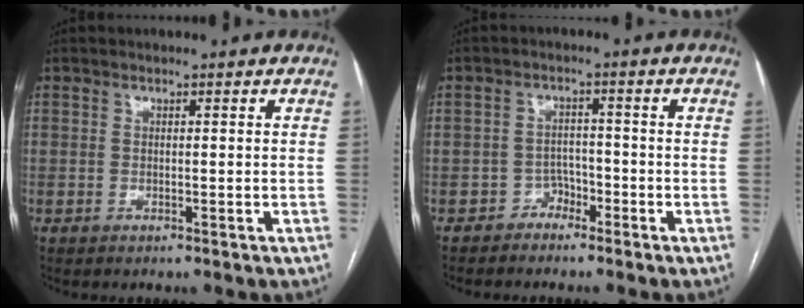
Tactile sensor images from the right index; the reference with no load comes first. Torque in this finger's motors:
{"motor_torque": [-2.14, 0.00, -1.05, -0.21]}